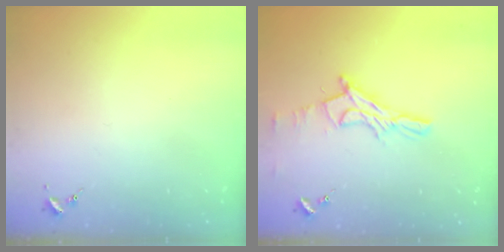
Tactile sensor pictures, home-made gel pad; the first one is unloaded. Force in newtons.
{"total": 13.2, "press": 13.1, "slide": 1.1}